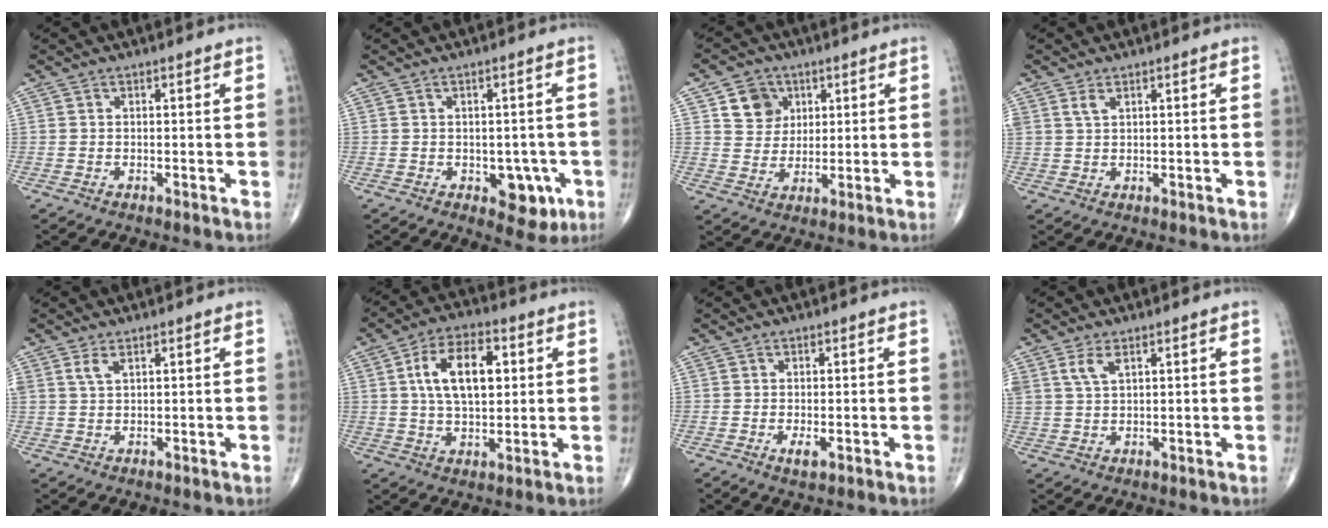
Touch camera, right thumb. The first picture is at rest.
{"total": 6.5, "force": [-2.1, 4.0, 4.7], "torque": [-0.024, 0.004, -0.019]}
{"total": 7.3, "force": [2.9, 6.2, 2.3], "torque": [-0.008, -0.010, 0.051]}
{"total": 2.0, "force": [1.2, 1.0, 1.2], "torque": [-0.025, 0.001, 0.031]}
{"total": 2.2, "force": [1.3, 0.9, 1.6], "torque": [-0.034, 0.001, 0.033]}
{"total": 13.0, "force": [2.9, 6.9, 10.6], "torque": [-0.171, 0.005, 0.048]}
{"total": 2.3, "force": [-0.8, 1.0, 1.9], "torque": [-0.035, -0.003, -0.012]}
{"total": 3.8, "force": [2.0, 1.8, 2.6], "torque": [-0.053, -0.003, 0.046]}